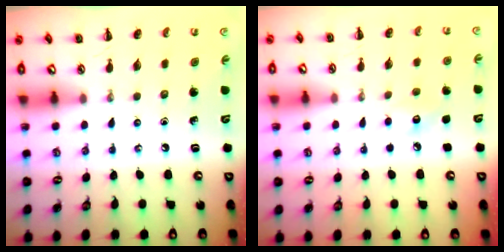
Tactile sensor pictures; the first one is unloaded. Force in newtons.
{"total": 6.8, "press": 6.6, "slide": 1.7}